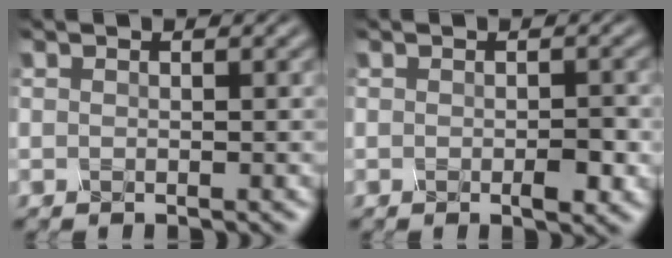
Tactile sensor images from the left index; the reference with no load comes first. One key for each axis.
{"total": 2.0, "fx": -0.7, "fy": 0.7, "fz": 1.8, "tx": -0.029, "ty": -0.004, "tz": -0.006}